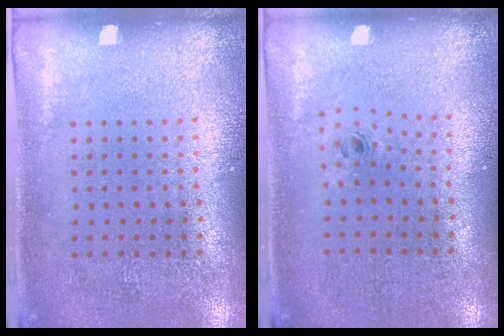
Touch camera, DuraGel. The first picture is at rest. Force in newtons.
{"total": 0.6, "press": 0.3, "slide": 0.6}